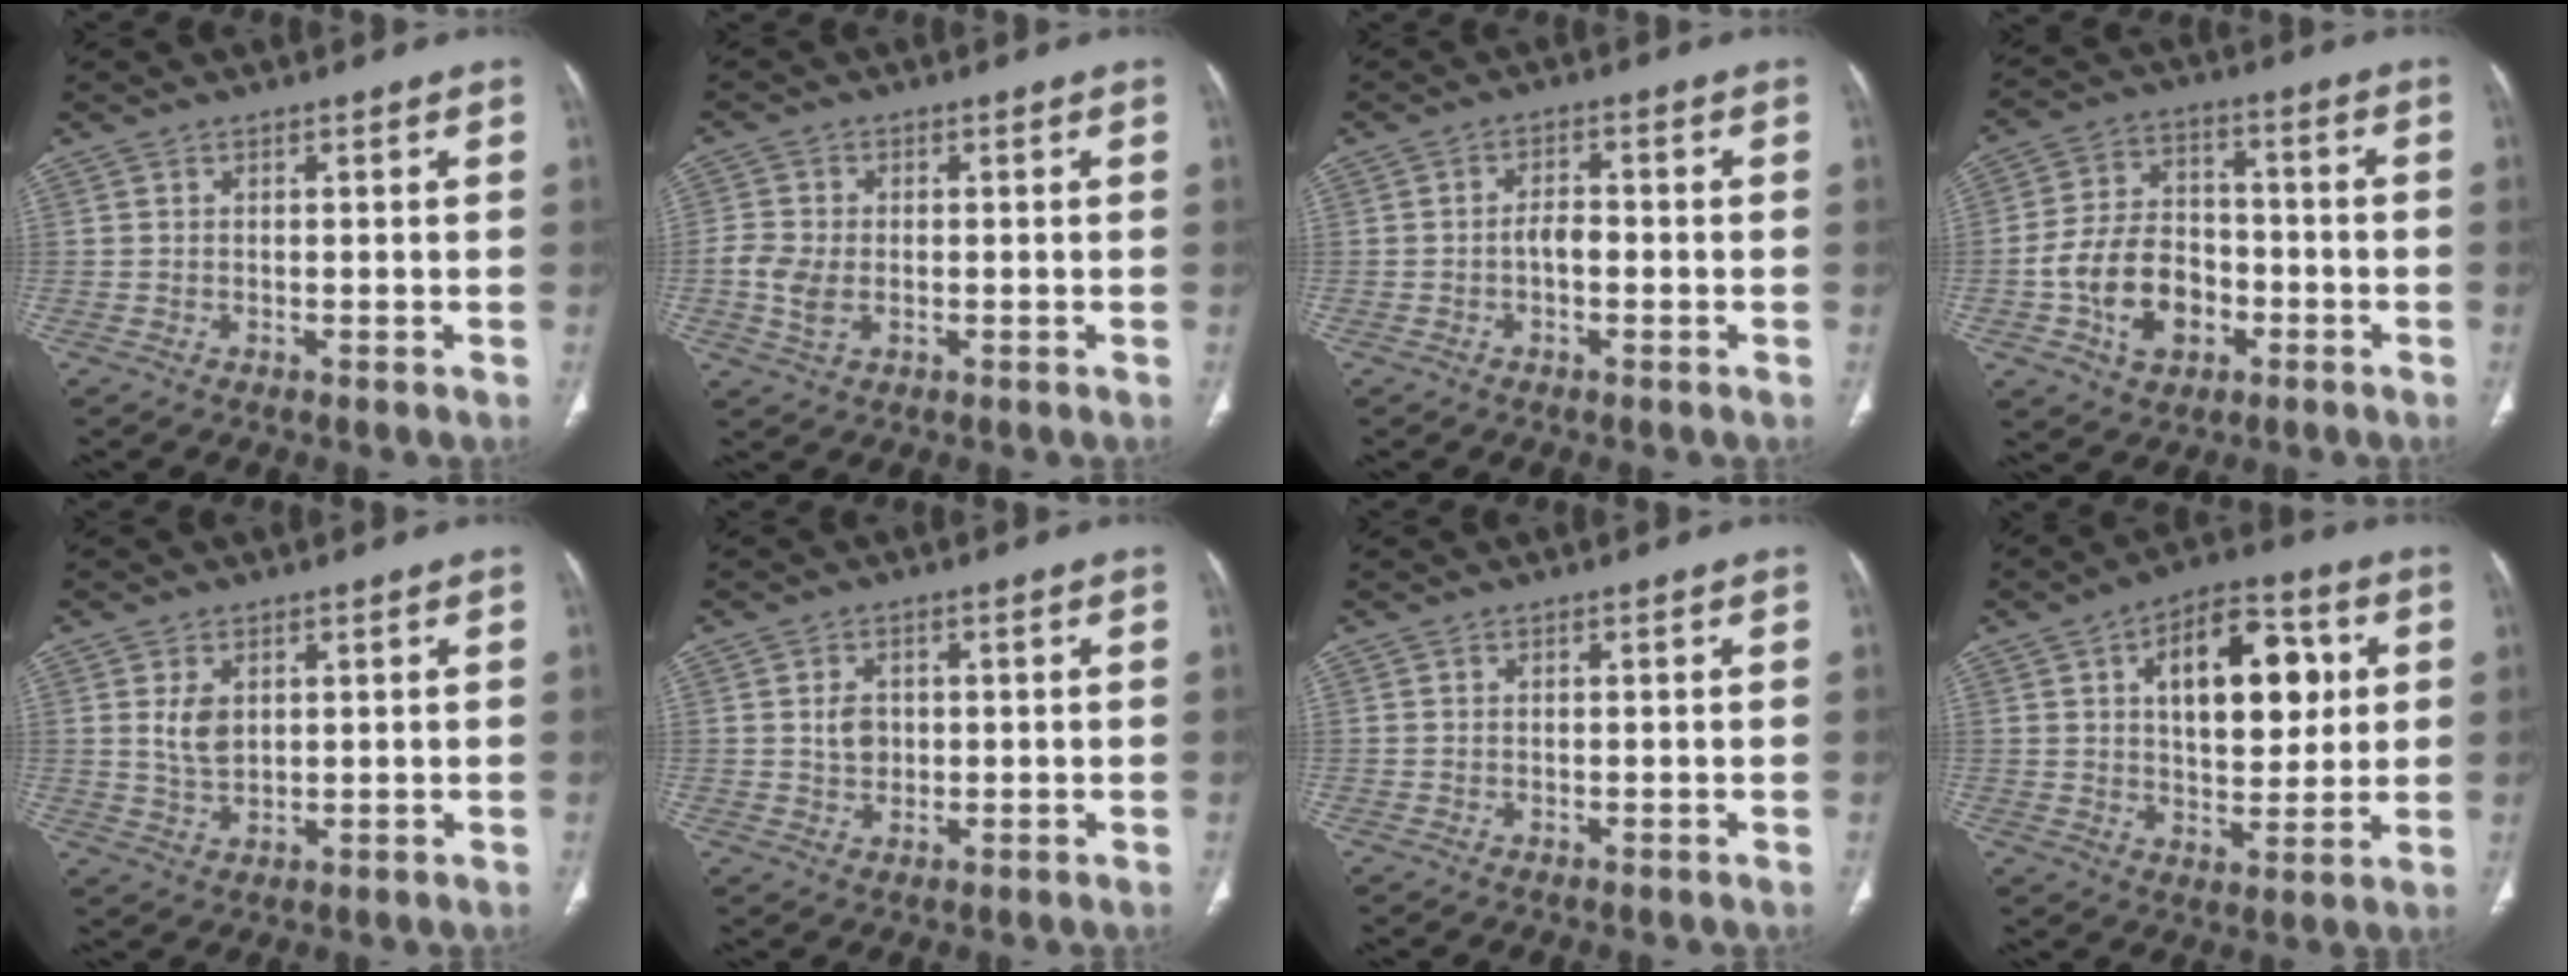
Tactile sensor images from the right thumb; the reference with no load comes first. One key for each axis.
{"total": 5.4, "fx": -1.1, "fy": 3.6, "fz": 4.0, "tx": -0.093, "ty": 0.006, "tz": -0.021}
{"total": 3.1, "fx": -0.8, "fy": 1.6, "fz": 2.5, "tx": -0.039, "ty": 0.012, "tz": -0.016}
{"total": 13.6, "fx": -4.4, "fy": 9.7, "fz": 8.5, "tx": -0.128, "ty": 0.034, "tz": -0.075}
{"total": 4.6, "fx": 1.3, "fy": 2.9, "fz": 3.3, "tx": -0.055, "ty": -0.010, "tz": 0.033}
{"total": 3.4, "fx": 0.4, "fy": 2.7, "fz": 2.0, "tx": -0.024, "ty": -0.001, "tz": 0.009}
{"total": 0.0}
{"total": 16.7, "fx": 4.2, "fy": 9.1, "fz": 13.3, "tx": -0.152, "ty": 0.005, "tz": 0.063}